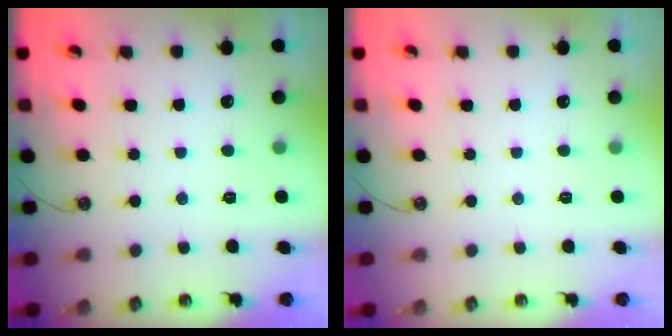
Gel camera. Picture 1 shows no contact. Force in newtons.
{"total": 0.0}